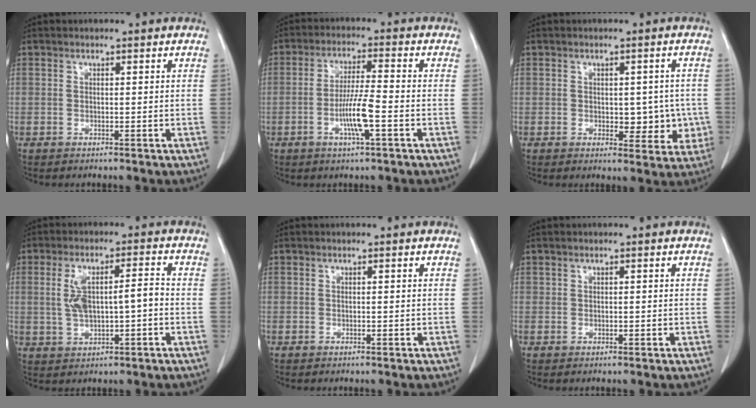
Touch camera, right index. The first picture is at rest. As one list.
[{"total": 9.3, "force": [-2.7, 0.8, 8.9], "torque": [-0.171, -0.005, -0.051]}, {"total": 8.1, "force": [-0.8, 4.7, 6.5], "torque": [-0.077, 0.016, 0.002]}, {"total": 8.3, "force": [-0.2, 3.0, 7.8], "torque": [-0.157, 0.023, 0.006]}, {"total": 0.0}, {"total": 1.0, "force": [0.1, 0.8, 0.5], "torque": [-0.018, 0.012, 0.008]}]